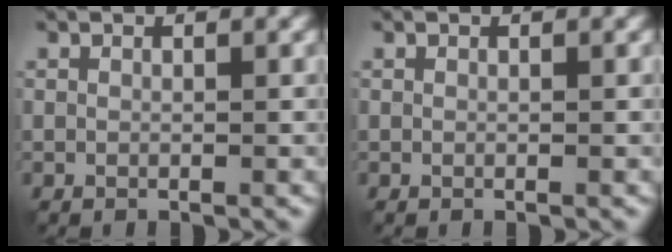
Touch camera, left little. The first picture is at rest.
{"total": 0.0}